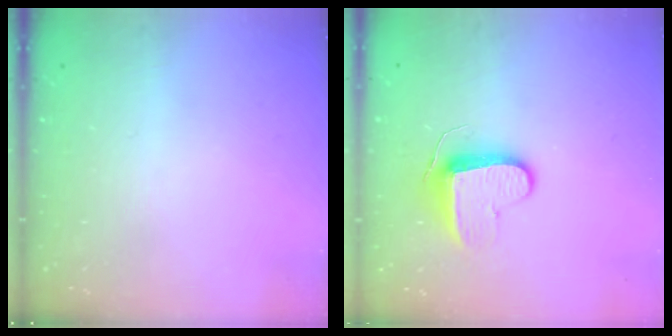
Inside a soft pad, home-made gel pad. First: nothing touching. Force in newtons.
{"total": 9.5, "press": 9.5, "slide": 0.3}